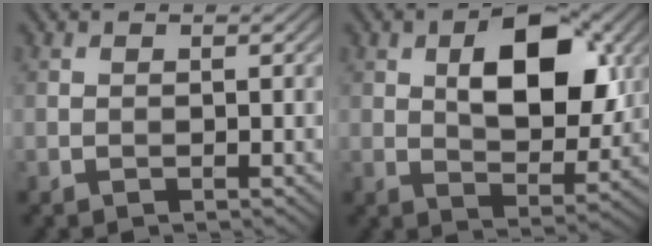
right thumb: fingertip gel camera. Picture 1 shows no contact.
{"total": 10.8, "force": [2.8, 5.8, 8.7], "torque": [-0.134, 0.002, 0.045]}